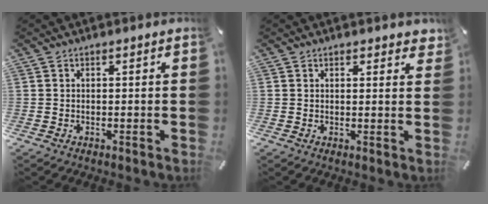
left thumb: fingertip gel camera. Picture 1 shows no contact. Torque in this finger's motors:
{"motor_torque": [0.09, -0.24, -0.08, 0.02, -0.02]}